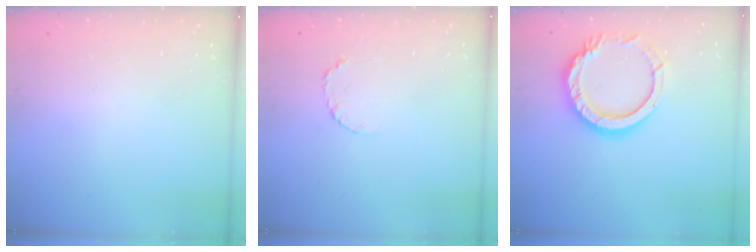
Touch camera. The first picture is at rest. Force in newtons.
{"total": 3.9, "press": 3.8, "slide": 0.5}
{"total": 13.2, "press": 13.1, "slide": 1.1}